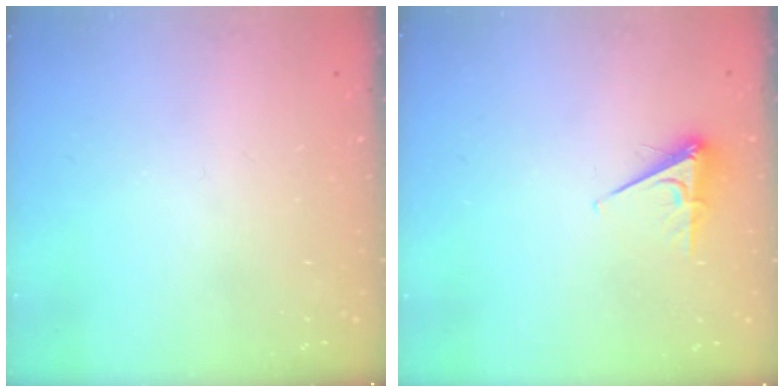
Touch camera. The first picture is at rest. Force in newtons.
{"total": 5.0, "press": 5.0, "slide": 0.5}